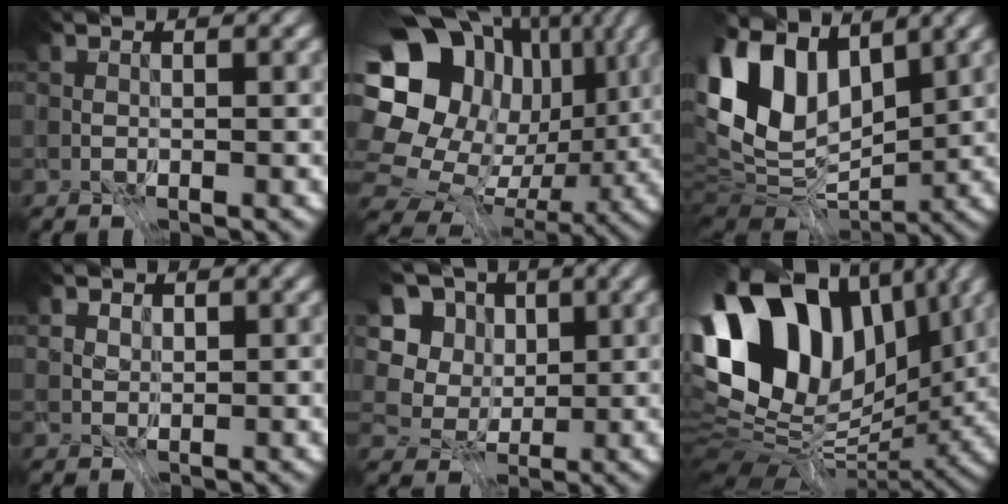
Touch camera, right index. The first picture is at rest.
{"total": 17.7, "force": [3.4, 14.5, 9.5], "torque": [-0.194, 0.004, 0.067]}
{"total": 11.5, "force": [3.2, 6.9, 8.6], "torque": [-0.189, 0.011, 0.064]}
{"total": 2.8, "force": [2.0, 1.7, 1.1], "torque": [-0.041, 0.002, 0.039]}
{"total": 6.9, "force": [1.7, 5.6, 3.6], "torque": [-0.085, 0.024, 0.010]}
{"total": 15.6, "force": [2.8, 9.5, 12.0], "torque": [-0.223, 0.015, 0.065]}